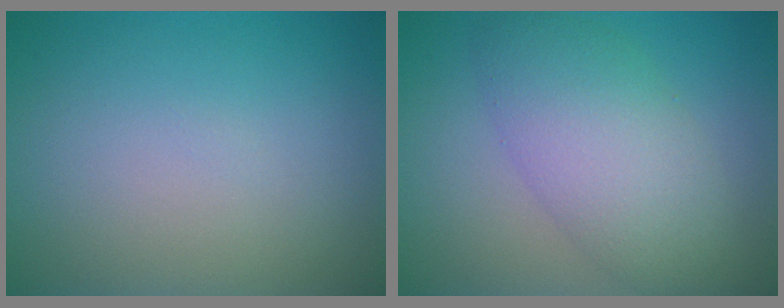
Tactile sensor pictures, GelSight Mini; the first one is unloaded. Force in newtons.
{"total": 6.6, "press": 6.6, "slide": 0.3}